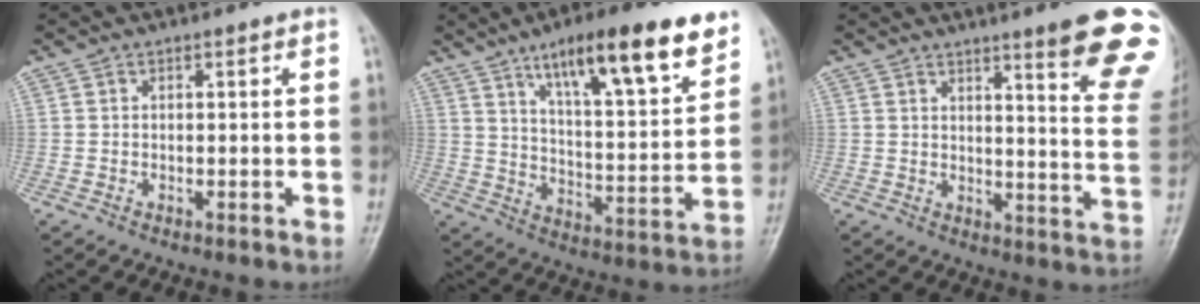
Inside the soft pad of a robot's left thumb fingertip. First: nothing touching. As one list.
[{"total": 19.3, "force": [12.1, 4.6, 14.3], "torque": [-0.190, -0.051, 0.195]}, {"total": 16.3, "force": [10.8, 1.5, 12.1], "torque": [-0.122, -0.067, 0.125]}]